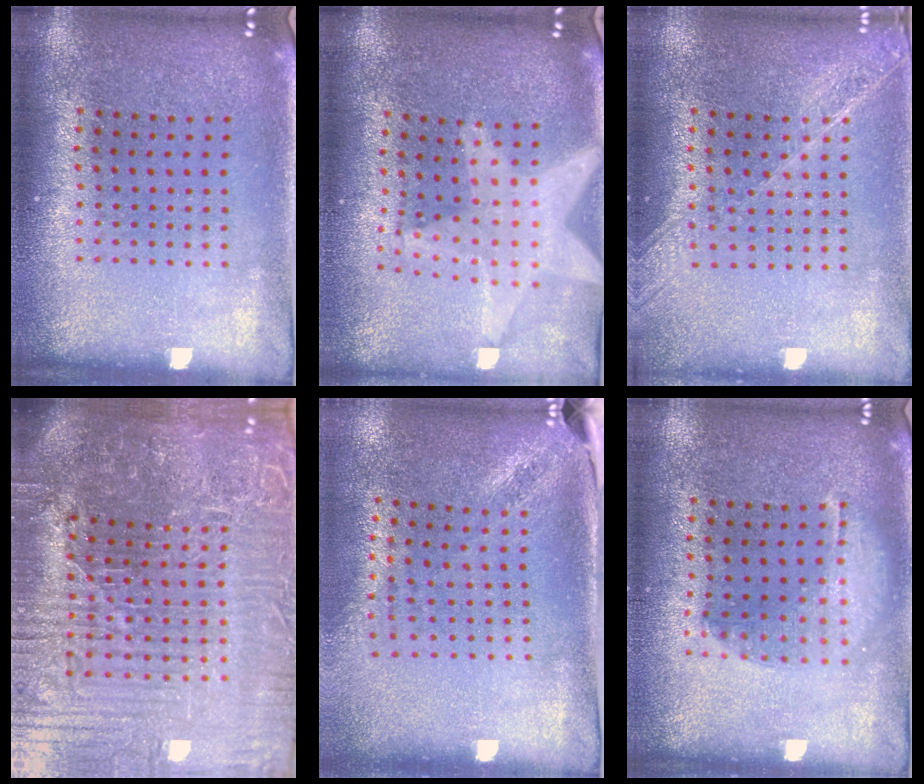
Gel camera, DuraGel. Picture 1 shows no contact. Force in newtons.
{"total": 2.2, "press": 1.8, "slide": 1.3}
{"total": 1.6, "press": 1.4, "slide": 0.8}
{"total": 7.6, "press": 6.7, "slide": 3.6}
{"total": 1.9, "press": 1.5, "slide": 1.2}
{"total": 1.4, "press": 1.4, "slide": 0.4}